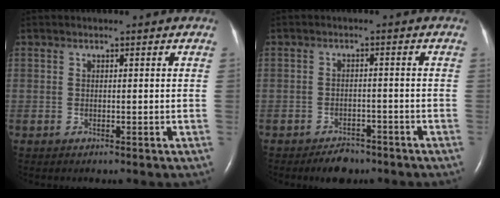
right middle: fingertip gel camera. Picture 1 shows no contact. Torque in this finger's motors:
{"motor_torque": [0.05, -0.04, 0.00, 0.00]}